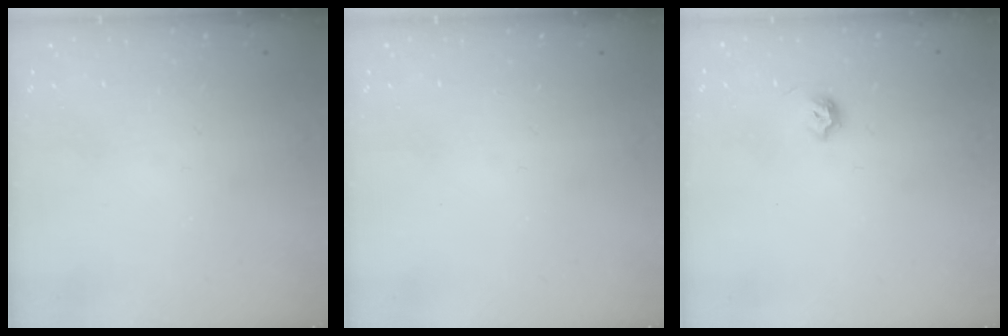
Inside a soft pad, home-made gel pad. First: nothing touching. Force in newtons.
{"total": 0.0}
{"total": 5.5, "press": 5.4, "slide": 0.9}